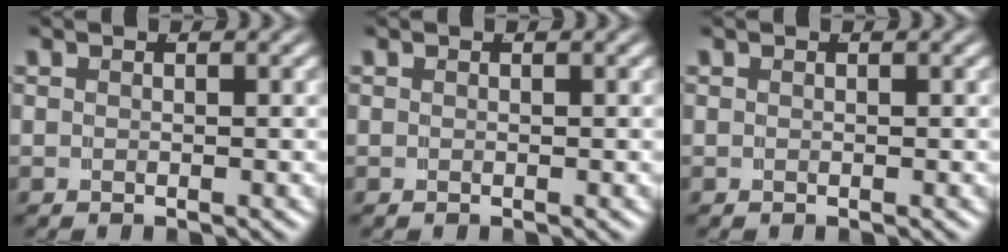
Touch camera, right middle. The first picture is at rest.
{"total": 0.0}
{"total": 0.0}